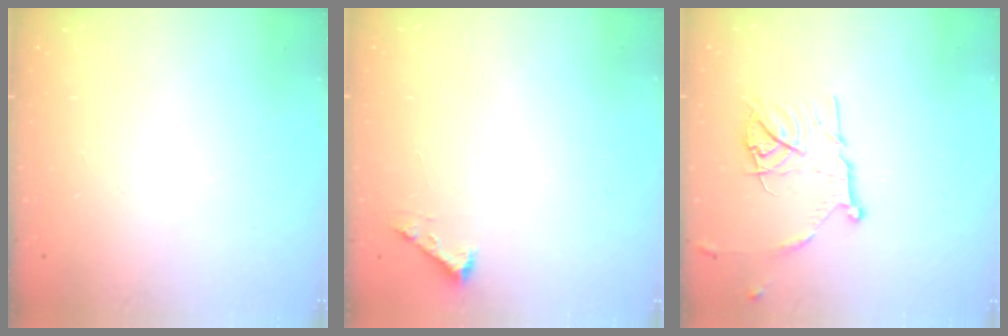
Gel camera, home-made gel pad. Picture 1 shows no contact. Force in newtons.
{"total": 2.3, "press": 2.3, "slide": 0.3}
{"total": 14.2, "press": 14.2, "slide": 1.2}